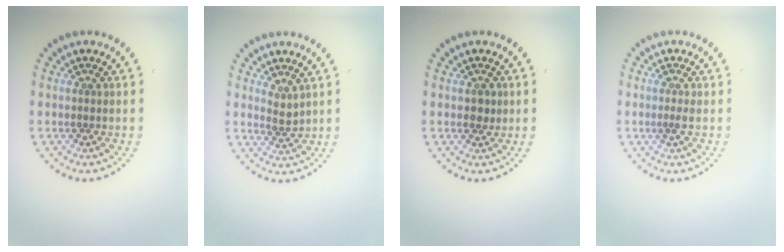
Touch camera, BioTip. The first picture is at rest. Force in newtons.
{"total": 1.4, "press": 1.0, "slide": 0.9}
{"total": 1.3, "press": 1.3, "slide": 0.2}
{"total": 0.9, "press": 0.8, "slide": 0.5}